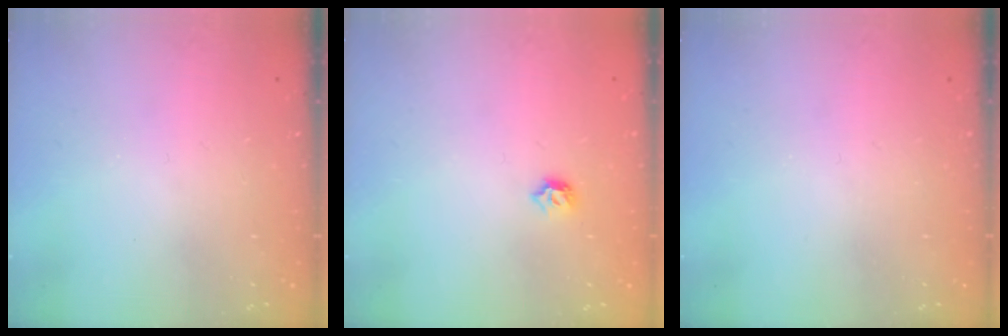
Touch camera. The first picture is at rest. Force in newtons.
{"total": 4.8, "press": 4.7, "slide": 1.0}
{"total": 0.0}